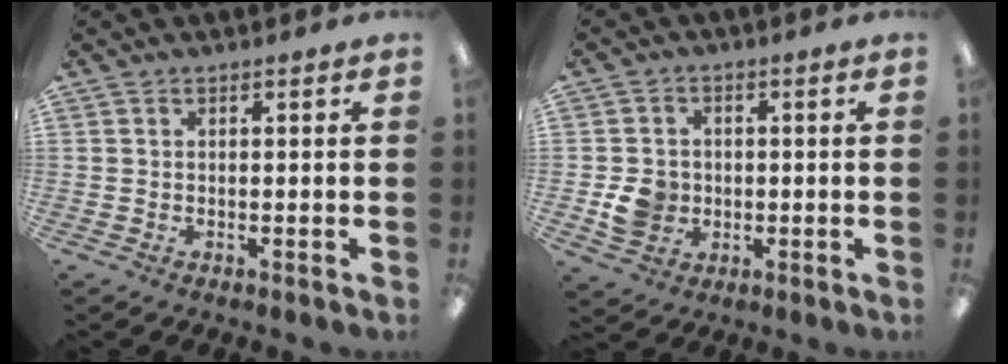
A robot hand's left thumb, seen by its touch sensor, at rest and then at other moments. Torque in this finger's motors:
{"motor_torque": [-0.02, 0.04, 0.09, -0.09, 0.00]}